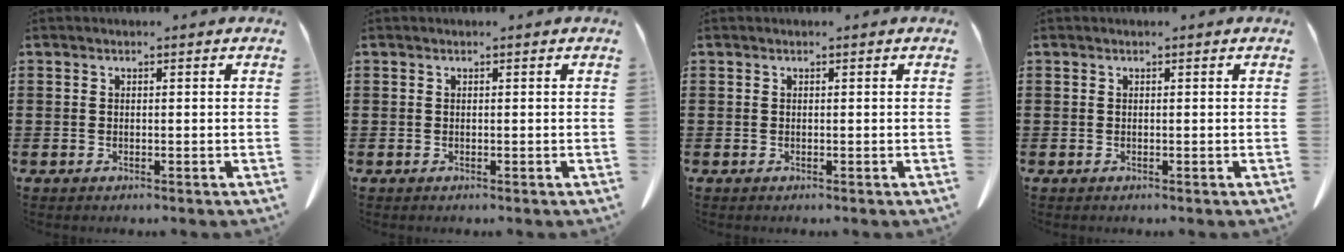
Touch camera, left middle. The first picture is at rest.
{"total": 0.0}
{"total": 0.0}
{"total": 0.0}